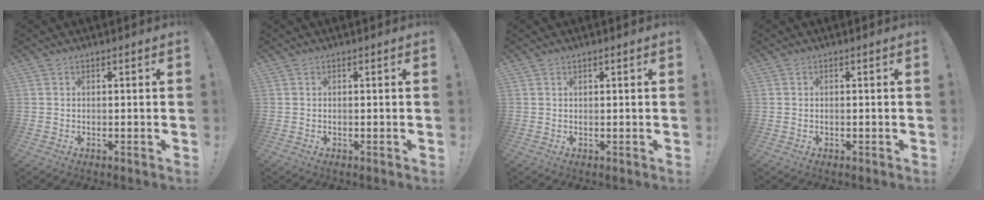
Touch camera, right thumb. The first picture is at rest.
{"total": 0.0}
{"total": 0.8, "force": [0.6, 0.1, 0.5], "torque": [-0.011, 0.001, 0.011]}
{"total": 0.0}